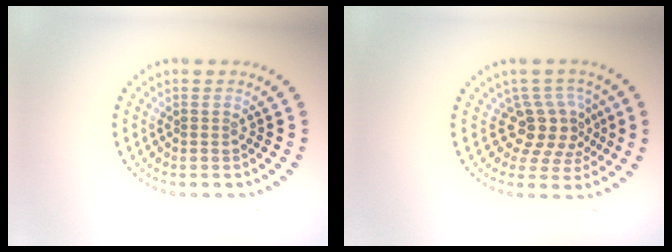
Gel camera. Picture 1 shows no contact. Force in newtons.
{"total": 3.7, "press": 2.8, "slide": 2.4}